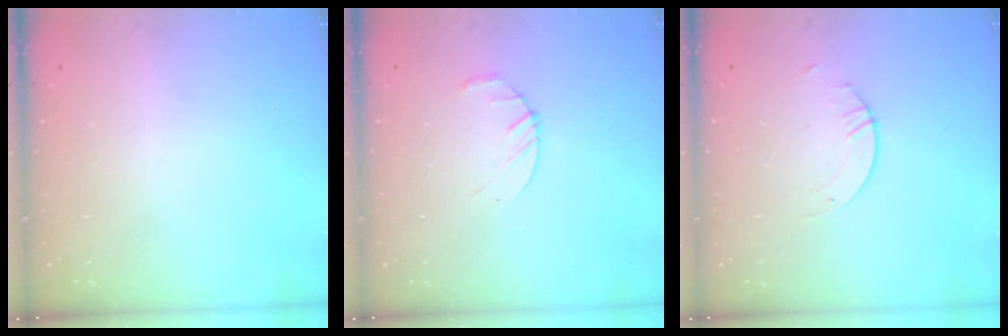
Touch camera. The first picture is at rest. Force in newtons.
{"total": 3.2, "press": 3.2, "slide": 0.5}
{"total": 2.1, "press": 2.1, "slide": 0.1}